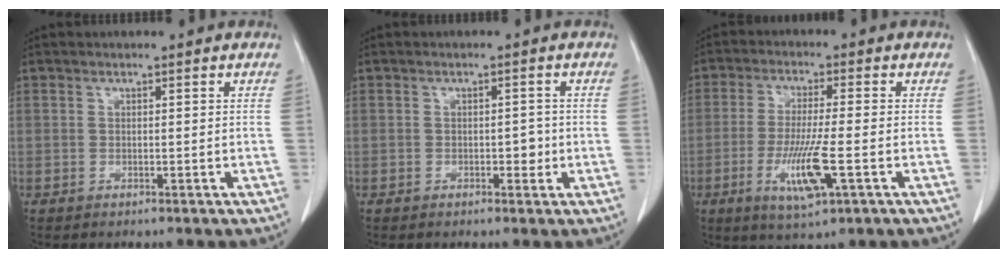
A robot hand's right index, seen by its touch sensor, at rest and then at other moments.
{"total": 1.9, "force": [-0.4, 1.0, 1.5], "torque": [-0.016, 0.003, -0.004]}
{"total": 8.8, "force": [-2.9, 0.6, 8.3], "torque": [-0.161, -0.019, -0.051]}